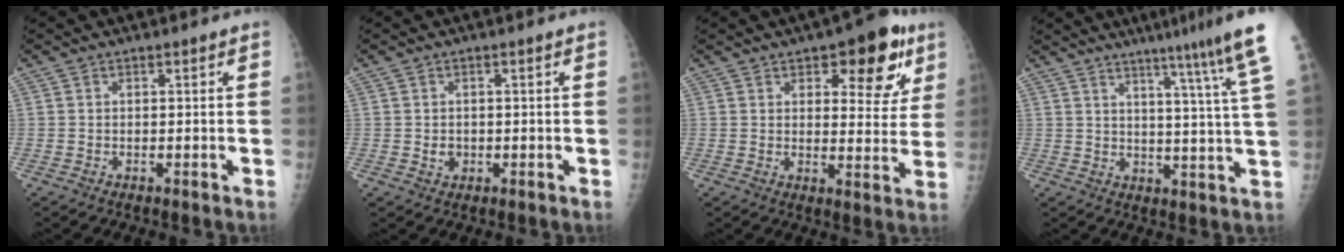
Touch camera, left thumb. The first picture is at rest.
{"total": 1.8, "force": [-0.2, 1.6, 0.9], "torque": [-0.007, 0.002, 0.002]}
{"total": 13.1, "force": [6.7, 6.0, 9.5], "torque": [-0.070, -0.022, 0.083]}
{"total": 13.4, "force": [9.1, -1.8, 9.7], "torque": [-0.130, -0.058, 0.107]}